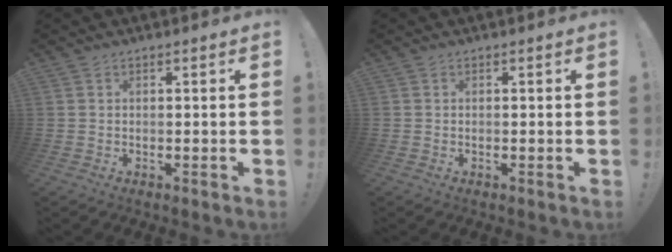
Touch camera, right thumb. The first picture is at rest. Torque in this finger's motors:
{"motor_torque": [-0.17, -0.18, -0.06, -0.02, -0.14]}